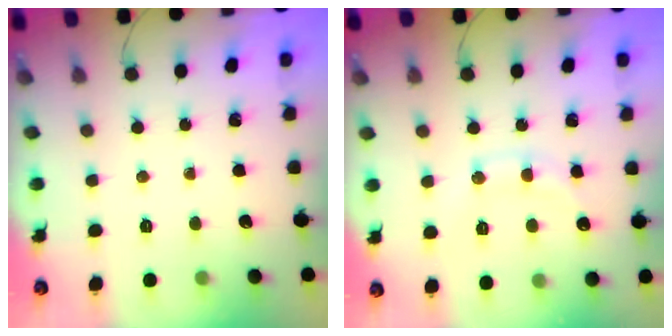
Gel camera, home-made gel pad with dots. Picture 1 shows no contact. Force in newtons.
{"total": 10.2, "press": 10.2, "slide": 0.9}